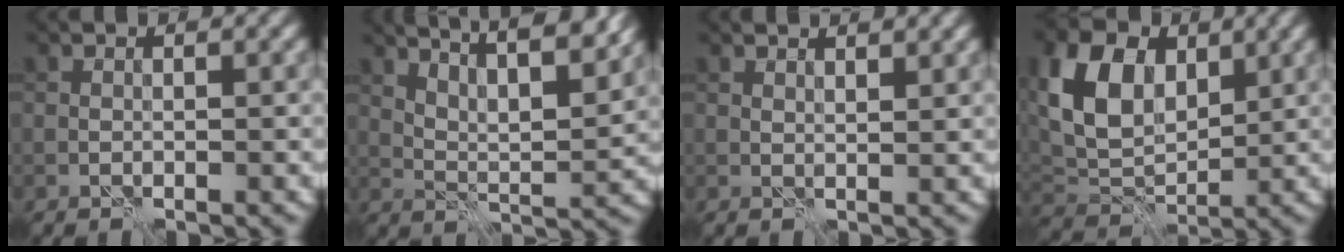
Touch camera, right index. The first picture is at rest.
{"total": 12.4, "force": [8.8, 3.7, 7.9], "torque": [-0.098, 0.027, 0.107]}
{"total": 1.8, "force": [1.6, 0.3, 0.9], "torque": [-0.013, -0.002, 0.019]}
{"total": 7.5, "force": [2.3, 5.3, 4.8], "torque": [-0.101, -0.001, 0.042]}